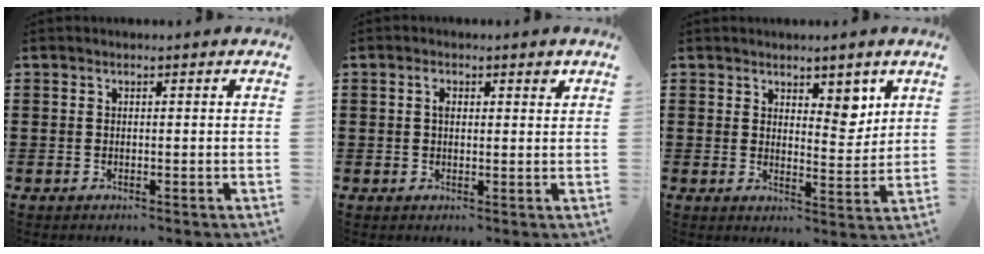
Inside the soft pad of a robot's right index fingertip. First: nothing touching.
{"total": 2.2, "force": [0.8, 1.0, 1.7], "torque": [-0.022, 0.001, 0.009]}
{"total": 4.8, "force": [3.4, 2.5, 2.2], "torque": [-0.029, -0.009, 0.057]}